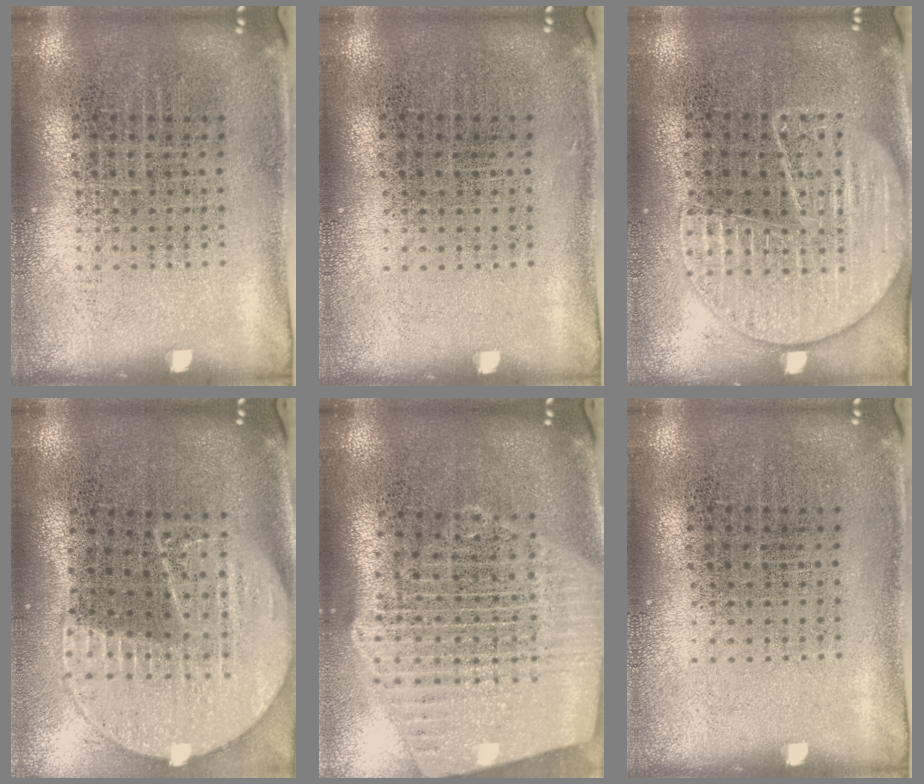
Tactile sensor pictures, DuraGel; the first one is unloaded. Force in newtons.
{"total": 0.0}
{"total": 1.6, "press": 1.6, "slide": 0.1}
{"total": 2.1, "press": 1.8, "slide": 1.1}
{"total": 2.6, "press": 2.2, "slide": 1.4}
{"total": 0.0}